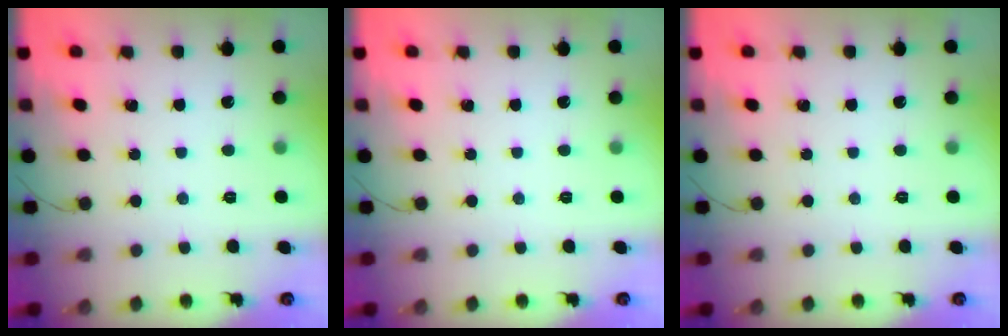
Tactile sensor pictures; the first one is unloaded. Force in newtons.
{"total": 0.0}
{"total": 0.0}